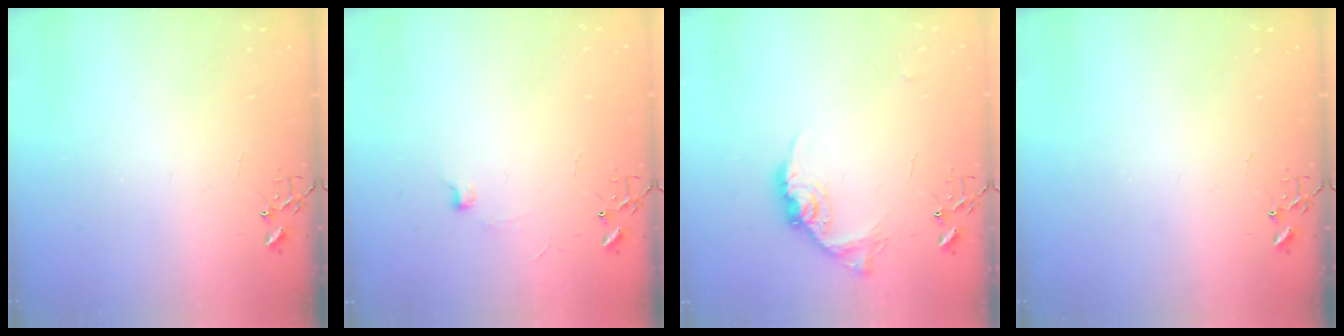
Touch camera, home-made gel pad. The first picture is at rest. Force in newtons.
{"total": 5.6, "press": 5.6, "slide": 0.7}
{"total": 12.6, "press": 12.6, "slide": 0.5}
{"total": 0.0}